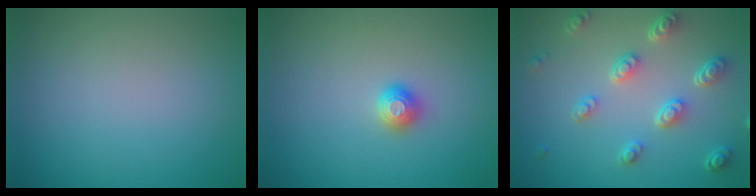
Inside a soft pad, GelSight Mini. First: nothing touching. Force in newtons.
{"total": 1.2, "press": 1.2, "slide": 0.2}
{"total": 4.7, "press": 3.5, "slide": 3.1}